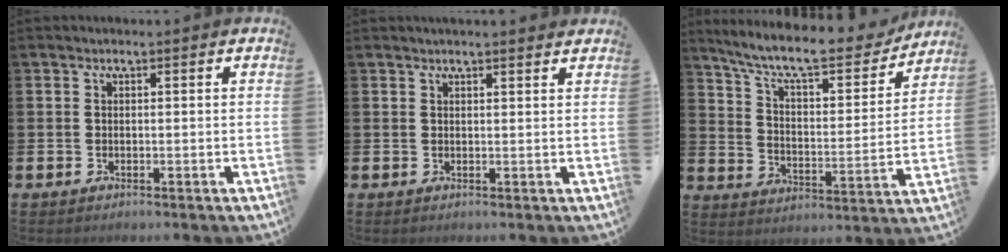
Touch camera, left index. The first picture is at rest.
{"total": 1.5, "force": [1.5, -0.1, 0.2], "torque": [0.006, -0.009, 0.025]}
{"total": 10.1, "force": [8.9, 2.2, 4.3], "torque": [-0.103, -0.062, 0.147]}